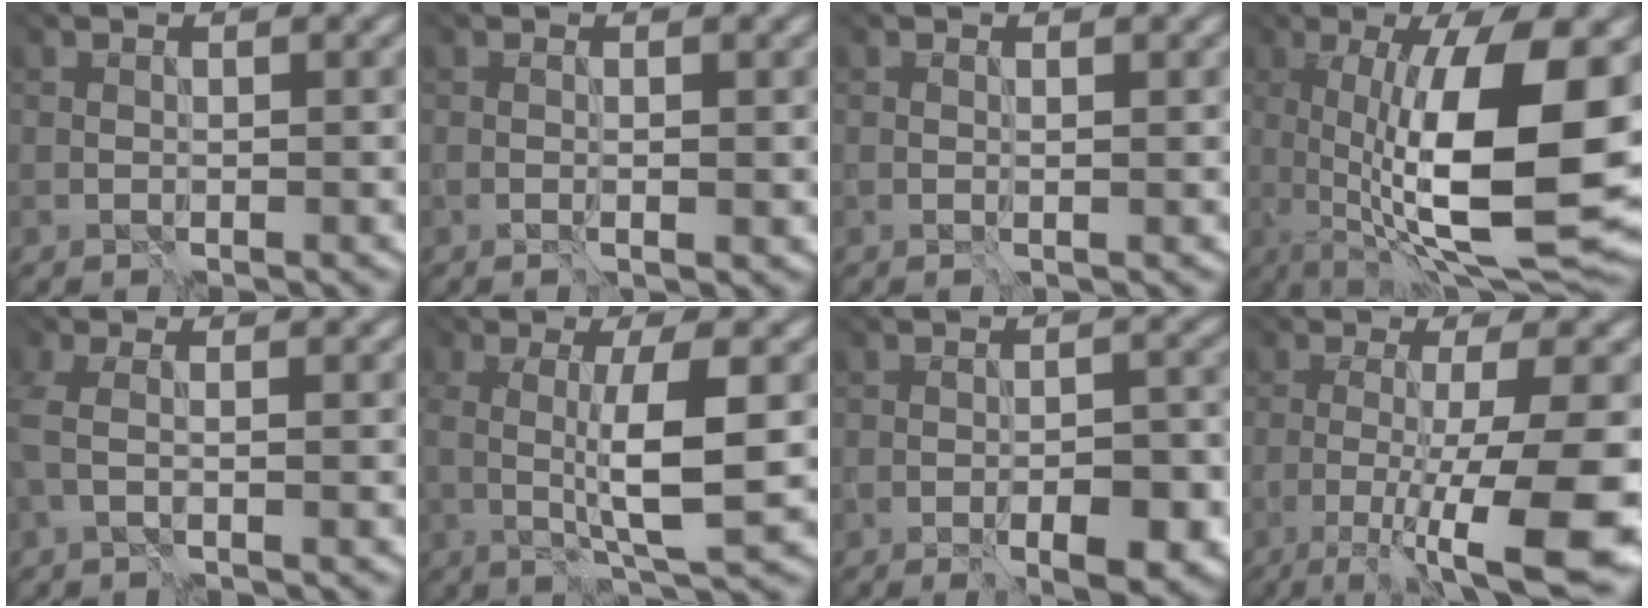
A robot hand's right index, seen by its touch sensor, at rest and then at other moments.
{"total": 0.7, "force": [-0.3, -0.3, 0.6], "torque": [-0.011, -0.005, -0.004]}
{"total": 0.0}
{"total": 13.6, "force": [-0.5, 3.5, 13.1], "torque": [-0.211, -0.015, -0.008]}
{"total": 1.5, "force": [-0.3, 0.2, 1.5], "torque": [-0.046, -0.001, -0.013]}
{"total": 5.5, "force": [-0.4, 0.5, 5.4], "torque": [-0.102, -0.009, -0.005]}
{"total": 4.7, "force": [-2.3, 1.1, 4.0], "torque": [-0.056, -0.010, -0.029]}
{"total": 10.6, "force": [-3.5, 1.7, 9.9], "torque": [-0.138, -0.021, -0.048]}